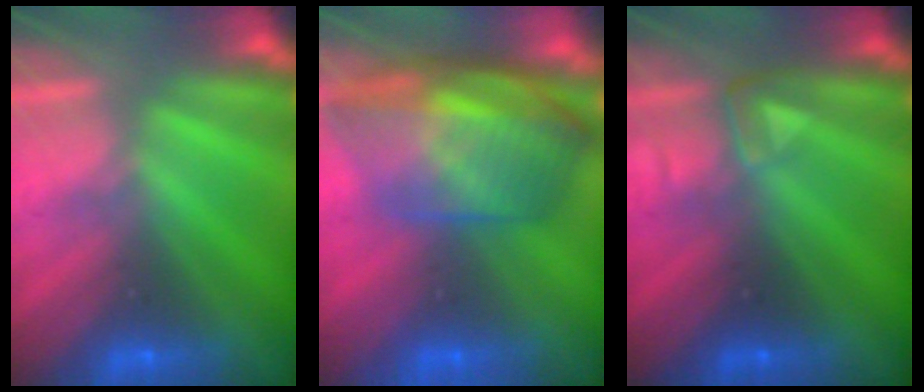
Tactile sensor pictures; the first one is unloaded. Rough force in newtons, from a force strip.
{"total": 8.8}
{"total": 3.1}